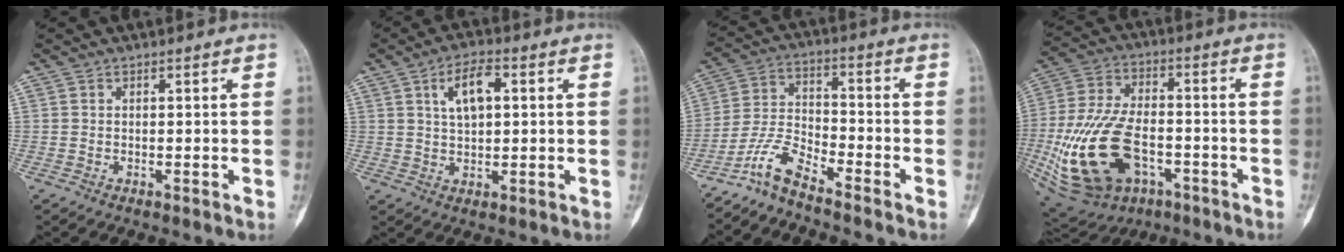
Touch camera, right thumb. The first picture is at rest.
{"total": 7.0, "force": [2.1, 3.3, 5.8], "torque": [-0.098, 0.003, 0.038]}
{"total": 7.1, "force": [-6.1, 1.3, 3.4], "torque": [-0.080, 0.050, -0.130]}
{"total": 23.7, "force": [-6.8, 14.7, 17.3], "torque": [-0.369, 0.015, -0.098]}